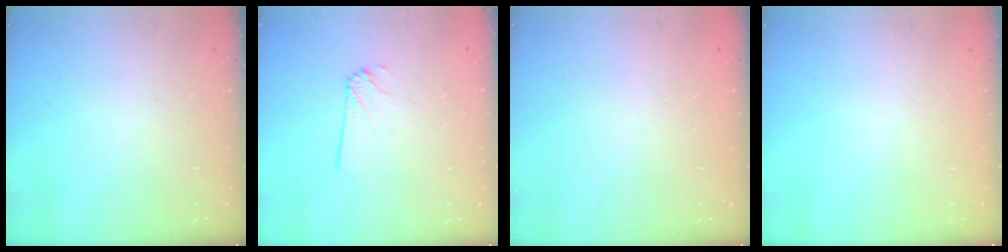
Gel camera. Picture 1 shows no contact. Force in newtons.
{"total": 1.8, "press": 1.8, "slide": 0.0}
{"total": 0.0}
{"total": 0.0}